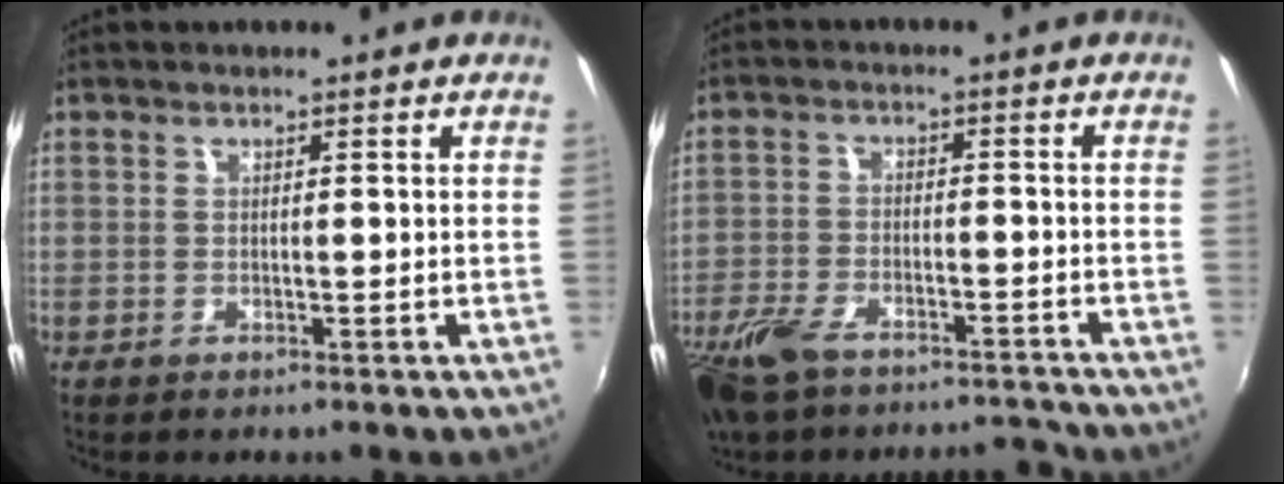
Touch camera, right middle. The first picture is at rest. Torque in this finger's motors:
{"motor_torque": [1.07, -1.07, 0.22, 0.06]}